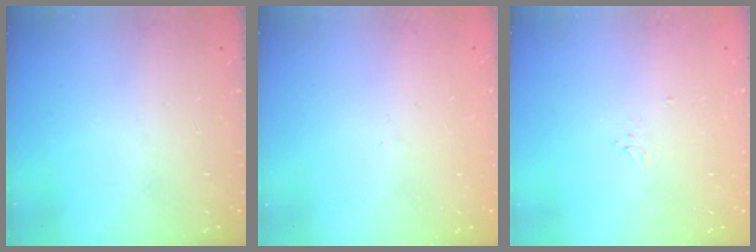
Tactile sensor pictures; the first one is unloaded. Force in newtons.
{"total": 0.0}
{"total": 4.1, "press": 4.0, "slide": 0.5}